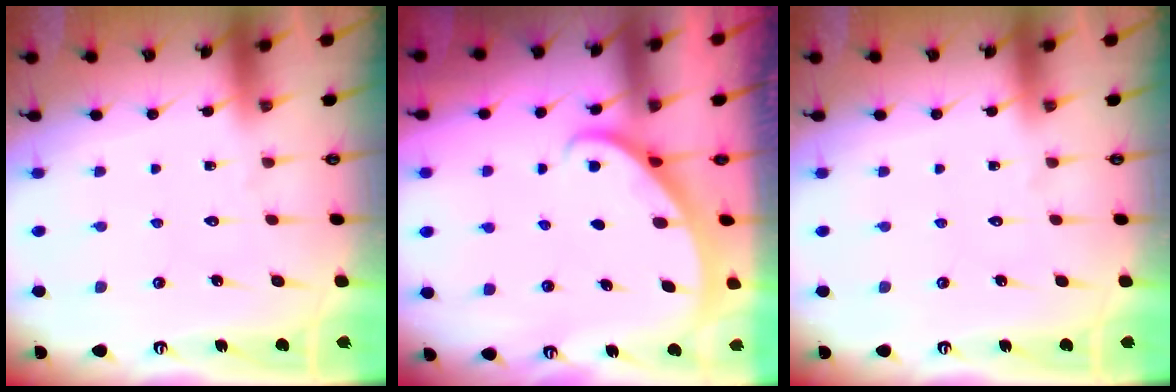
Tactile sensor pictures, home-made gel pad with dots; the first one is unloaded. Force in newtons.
{"total": 2.3, "press": 2.3, "slide": 0.1}
{"total": 0.0}